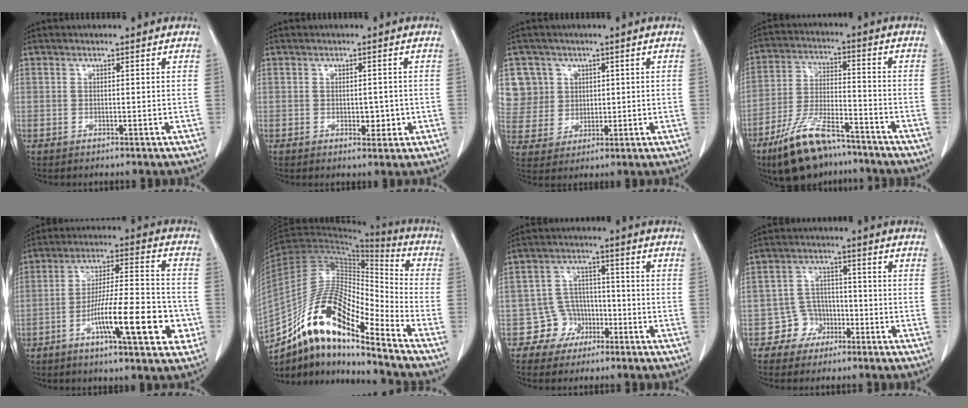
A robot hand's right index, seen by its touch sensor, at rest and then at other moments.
{"total": 2.4, "force": [-0.5, 1.6, 1.8], "torque": [-0.018, 0.002, -0.002]}
{"total": 8.8, "force": [3.3, 8.2, 0.4], "torque": [-0.012, 0.026, 0.079]}
{"total": 13.3, "force": [-9.9, 4.0, 7.9], "torque": [-0.160, -0.010, -0.180]}
{"total": 15.2, "force": [-5.5, 2.6, 13.9], "torque": [-0.228, 0.008, -0.087]}
{"total": 17.6, "force": [-12.0, 4.0, 12.2], "torque": [-0.228, 0.028, -0.212]}
{"total": 5.6, "force": [-2.8, 4.8, 0.1], "torque": [0.007, 0.017, -0.043]}
{"total": 4.9, "force": [-2.6, 4.1, 0.5], "torque": [-0.002, 0.017, -0.042]}